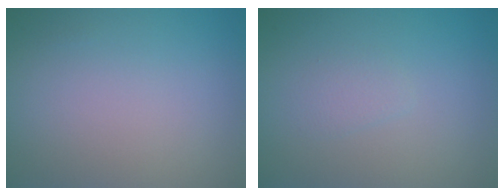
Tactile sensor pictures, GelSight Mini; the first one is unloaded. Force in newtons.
{"total": 0.9, "press": 0.9, "slide": 0.0}